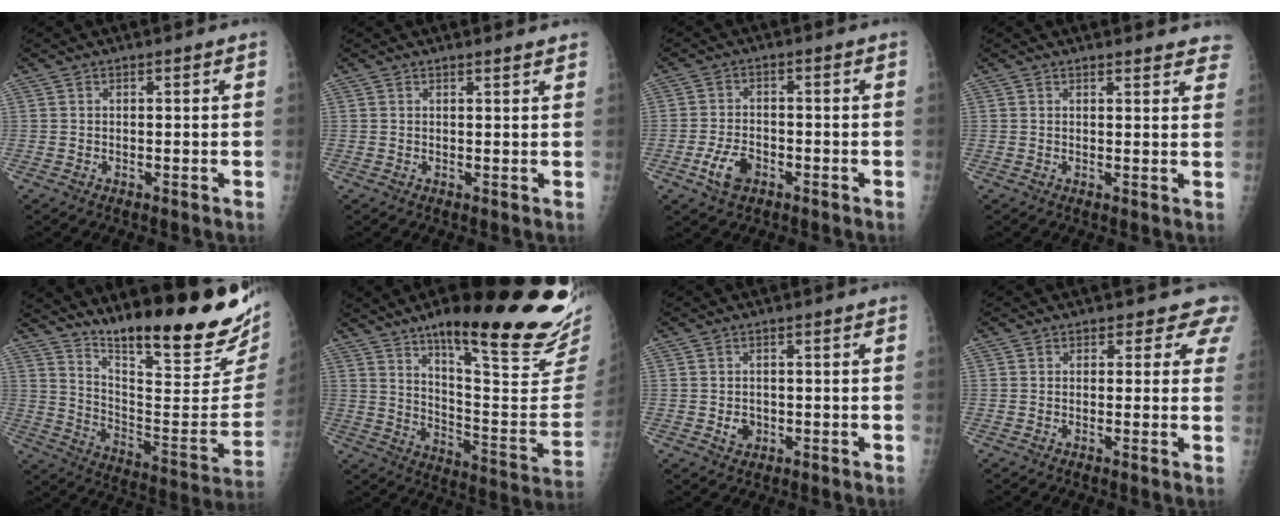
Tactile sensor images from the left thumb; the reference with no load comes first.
{"total": 1.5, "force": [1.4, 0.2, 0.5], "torque": [-0.001, -0.005, 0.018]}
{"total": 5.4, "force": [-2.7, 3.3, 3.4], "torque": [-0.062, 0.013, -0.047]}
{"total": 6.3, "force": [5.9, 1.8, 1.5], "torque": [0.017, -0.023, 0.047]}
{"total": 27.4, "force": [20.0, 5.0, 18.0], "torque": [-0.252, -0.127, 0.301]}
{"total": 28.6, "force": [19.7, 5.5, 19.9], "torque": [-0.251, -0.107, 0.284]}
{"total": 2.4, "force": [-0.5, 2.1, 1.1], "torque": [-0.006, 0.002, 0.000]}
{"total": 4.2, "force": [3.3, 2.5, 0.3], "torque": [0.036, -0.014, 0.014]}